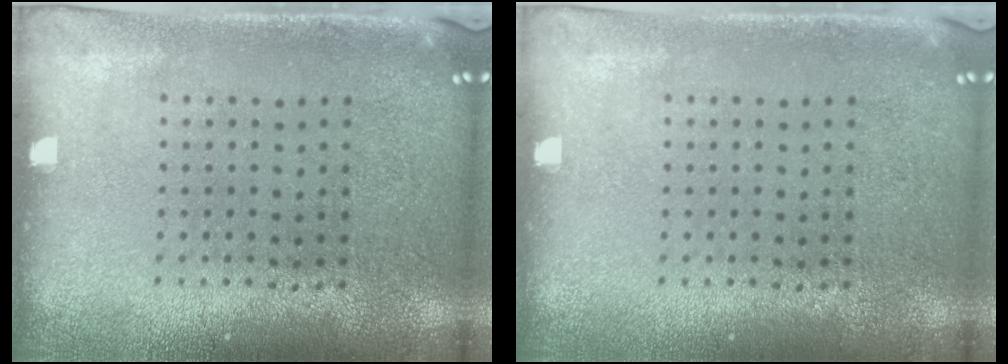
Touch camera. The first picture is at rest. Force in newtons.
{"total": 0.0}